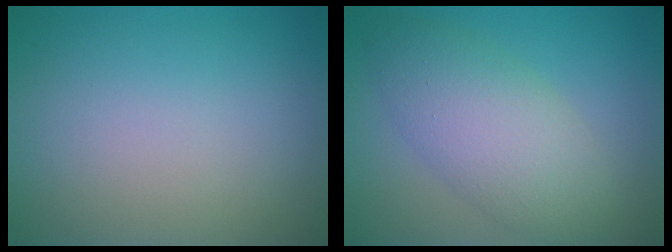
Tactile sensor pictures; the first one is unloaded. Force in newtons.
{"total": 5.9, "press": 5.9, "slide": 0.3}